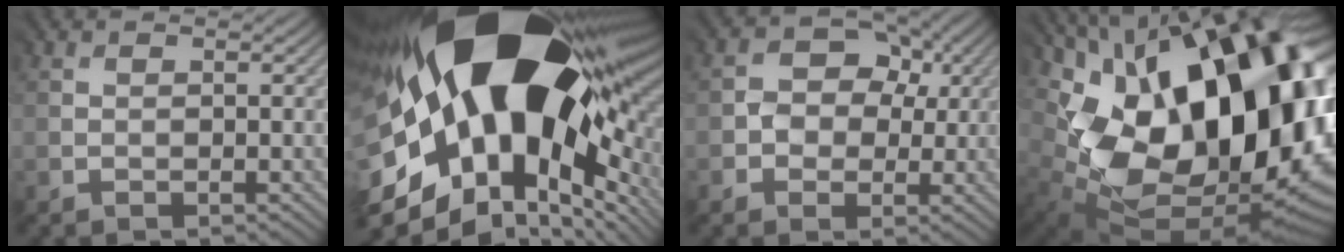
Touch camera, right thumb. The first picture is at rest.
{"total": 21.7, "force": [1.1, 12.1, 18.1], "torque": [-0.349, -0.048, 0.027]}
{"total": 5.5, "force": [0.4, 4.7, 2.8], "torque": [-0.051, 0.005, -0.004]}
{"total": 20.2, "force": [2.8, 12.7, 15.5], "torque": [-0.297, -0.015, 0.077]}